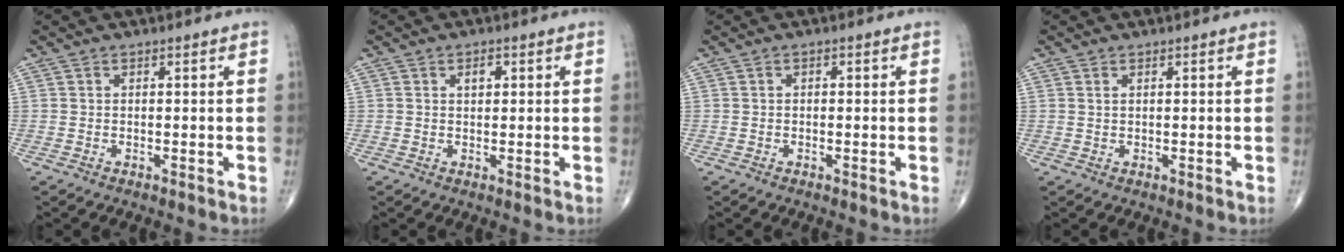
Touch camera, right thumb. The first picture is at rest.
{"total": 1.8, "force": [0.6, 1.1, 1.3], "torque": [-0.016, -0.001, 0.009]}
{"total": 0.5, "force": [0.0, 0.4, 0.4], "torque": [-0.002, 0.001, -0.001]}
{"total": 0.6, "force": [0.4, 0.3, 0.4], "torque": [-0.009, 0.003, 0.009]}